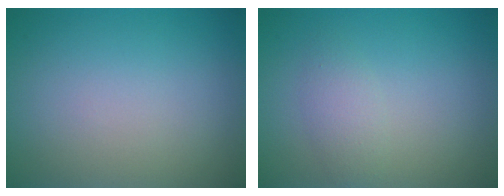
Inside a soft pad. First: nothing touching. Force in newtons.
{"total": 1.8, "press": 1.8, "slide": 0.1}